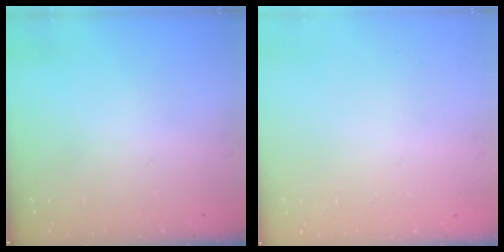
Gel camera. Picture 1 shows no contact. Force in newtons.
{"total": 0.0}